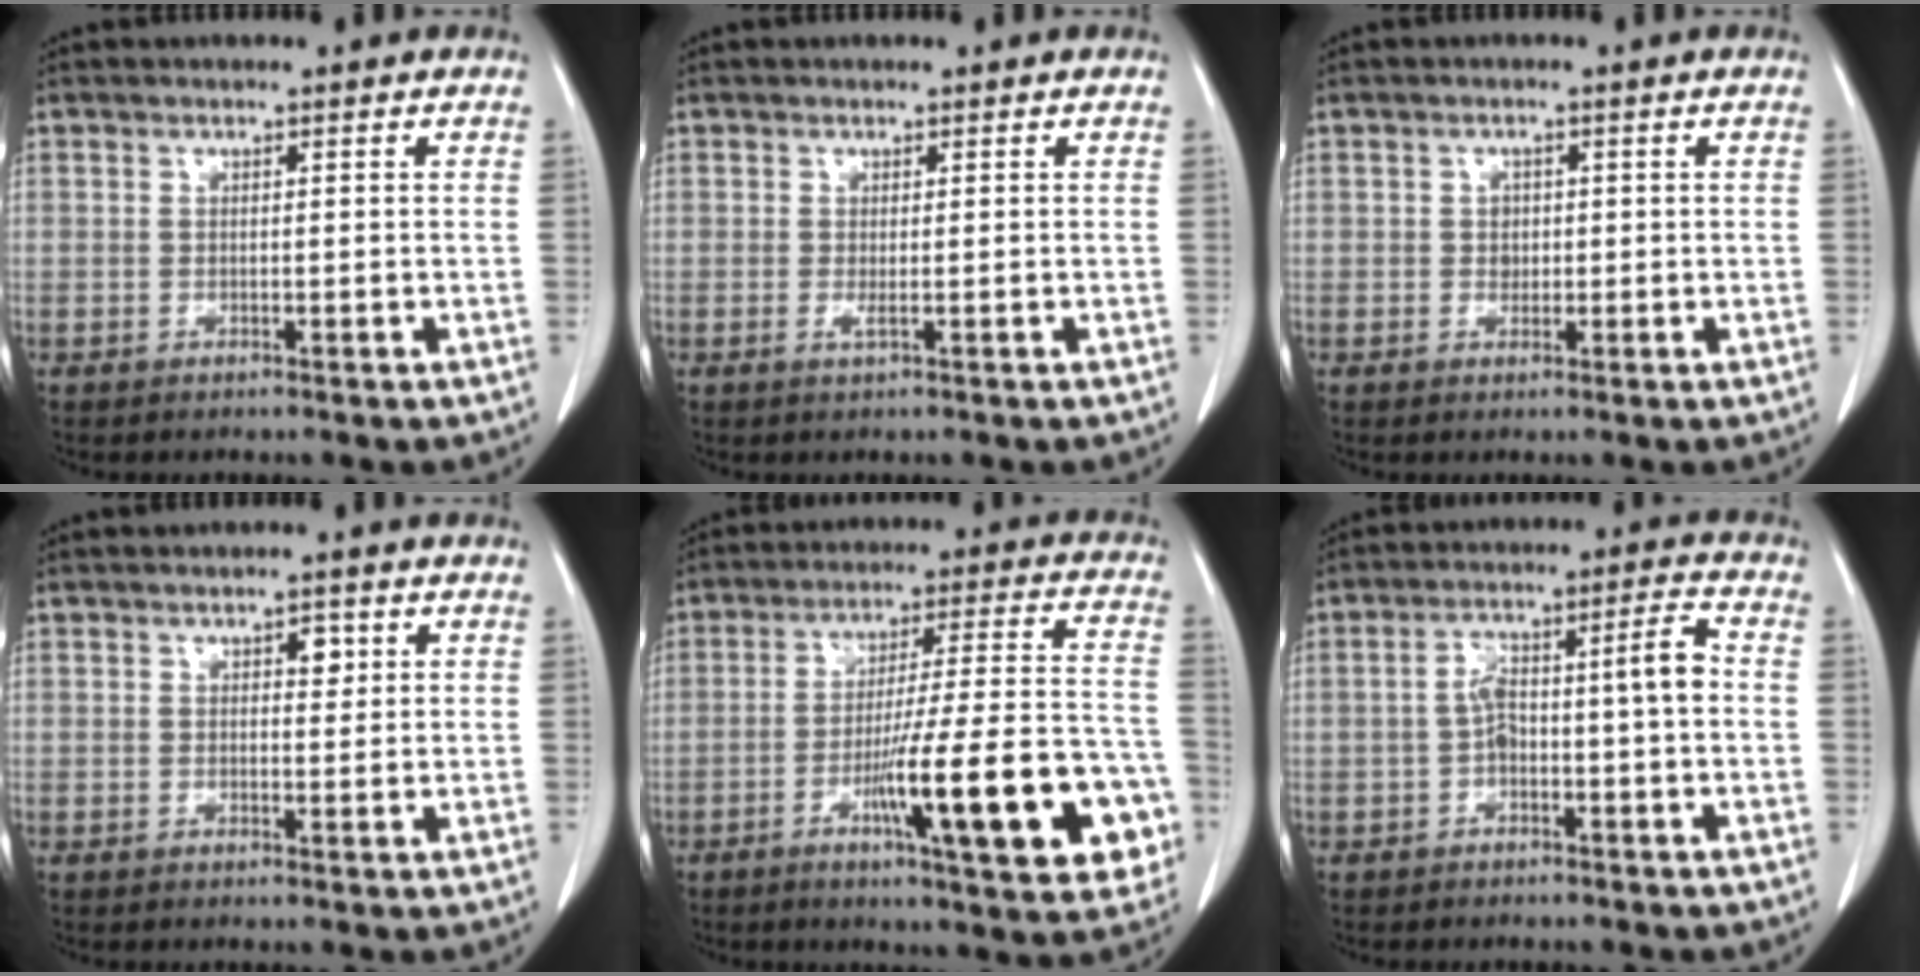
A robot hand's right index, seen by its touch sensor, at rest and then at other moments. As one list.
[{"total": 0.8, "force": [-0.1, -0.1, 0.8], "torque": [-0.023, -0.005, -0.001]}, {"total": 1.4, "force": [0.1, 1.2, 0.7], "torque": [-0.011, 0.001, 0.002]}, {"total": 2.1, "force": [0.8, 1.1, 1.6], "torque": [-0.020, 0.000, 0.012]}, {"total": 19.5, "force": [-7.1, 2.3, 18.1], "torque": [-0.216, 0.013, -0.095]}, {"total": 7.0, "force": [-0.9, 1.4, 6.8], "torque": [-0.119, 0.034, -0.014]}]